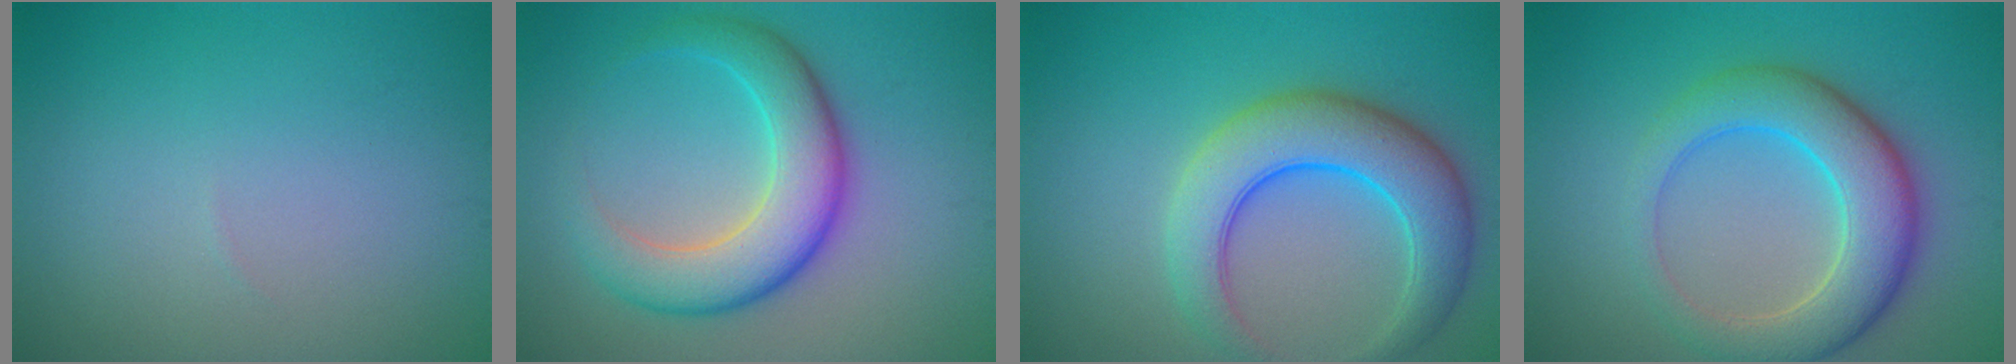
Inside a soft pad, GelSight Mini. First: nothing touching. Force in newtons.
{"total": 6.7, "press": 6.7, "slide": 0.0}
{"total": 7.0, "press": 7.0, "slide": 0.1}
{"total": 6.7, "press": 6.7, "slide": 0.2}